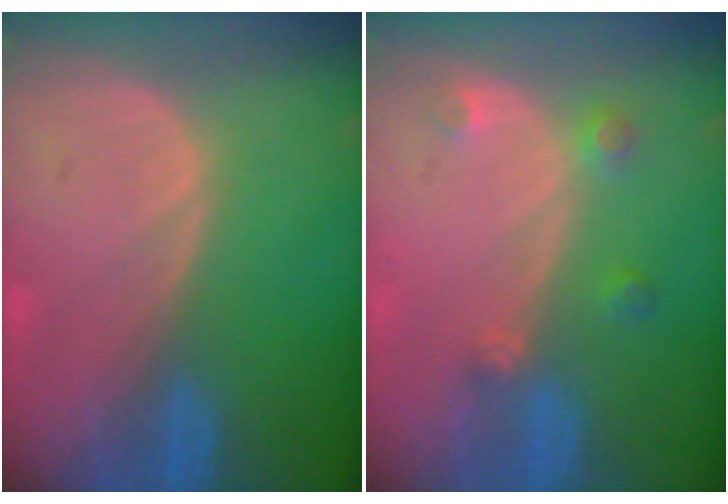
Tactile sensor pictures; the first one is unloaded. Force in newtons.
{"total": 2.8, "press": 2.7, "slide": 0.7}